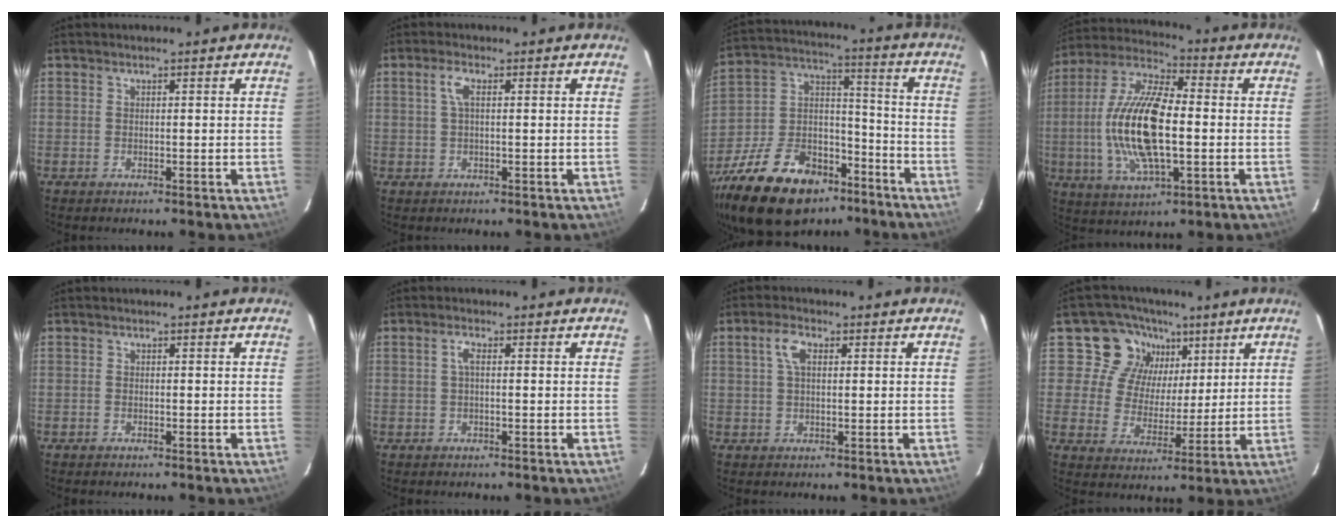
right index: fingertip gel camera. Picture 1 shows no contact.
{"total": 2.4, "force": [0.5, 0.7, 2.3], "torque": [-0.050, 0.007, 0.009]}
{"total": 25.7, "force": [-17.0, 14.1, 13.0], "torque": [-0.287, 0.029, -0.265]}
{"total": 18.0, "force": [-1.7, 6.6, 16.7], "torque": [-0.338, 0.002, -0.035]}
{"total": 0.6, "force": [-0.5, 0.3, 0.0], "torque": [-0.001, 0.001, -0.012]}
{"total": 1.6, "force": [0.1, 0.4, 1.6], "torque": [-0.033, 0.006, -0.001]}
{"total": 3.6, "force": [1.0, 1.8, 2.9], "torque": [-0.060, 0.011, 0.019]}
{"total": 10.6, "force": [5.6, 8.8, 2.0], "torque": [-0.034, 0.004, 0.090]}